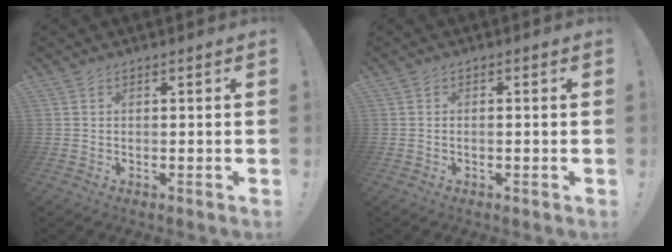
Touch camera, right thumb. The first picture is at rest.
{"total": 0.8, "force": [-0.6, -0.1, 0.5], "torque": [-0.013, 0.002, -0.010]}